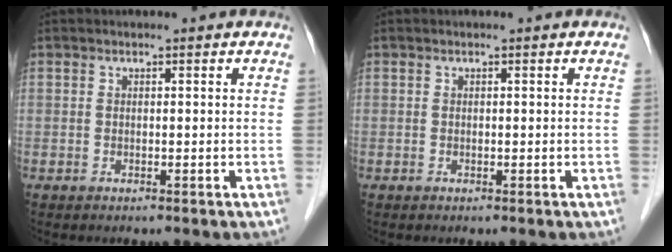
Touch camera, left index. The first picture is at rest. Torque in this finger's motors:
{"motor_torque": [-0.09, -0.01, 0.04, -0.01]}